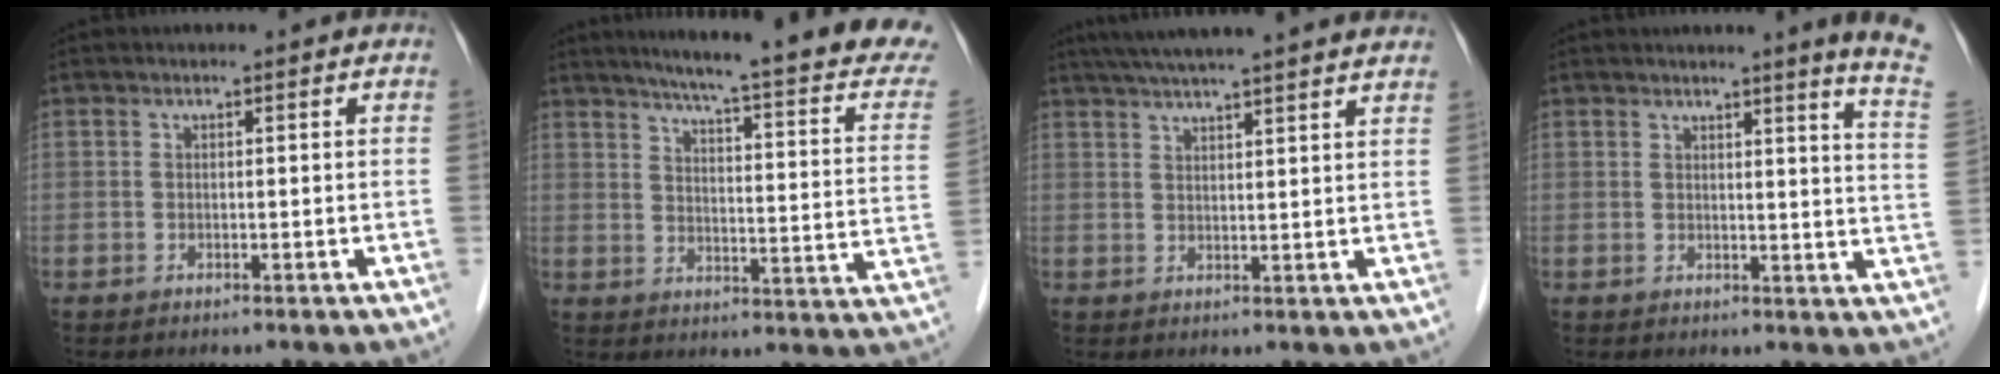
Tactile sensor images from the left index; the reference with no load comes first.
{"total": 23.0, "force": [18.9, 1.0, 13.1], "torque": [-0.176, -0.046, 0.221]}
{"total": 17.1, "force": [14.8, 0.4, 8.6], "torque": [-0.140, 0.037, 0.194]}
{"total": 8.0, "force": [6.5, -2.0, 4.3], "torque": [-0.047, -0.060, 0.050]}